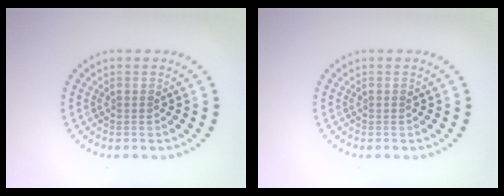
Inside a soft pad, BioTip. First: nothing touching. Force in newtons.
{"total": 0.0}